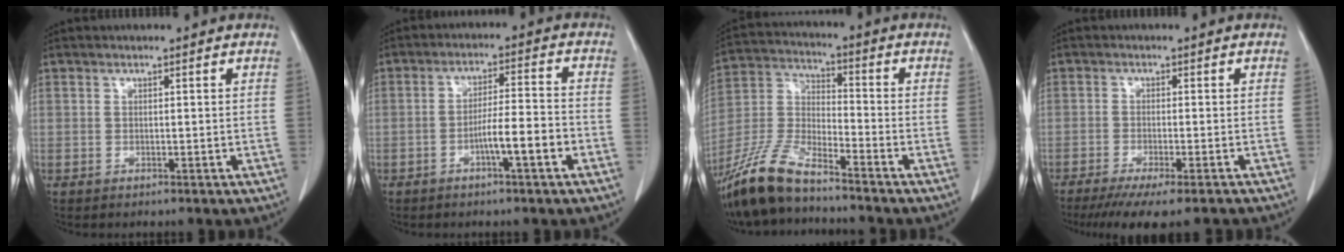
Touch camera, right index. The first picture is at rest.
{"total": 6.5, "force": [-2.7, 0.3, 5.8], "torque": [-0.100, 0.009, -0.043]}
{"total": 11.9, "force": [-9.5, 2.2, 6.7], "torque": [-0.150, -0.011, -0.188]}
{"total": 12.2, "force": [-10.4, 1.3, 6.3], "torque": [-0.084, -0.029, -0.149]}